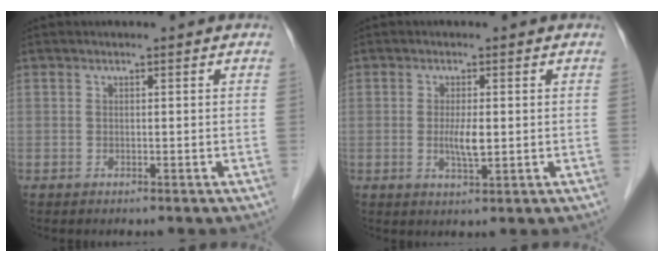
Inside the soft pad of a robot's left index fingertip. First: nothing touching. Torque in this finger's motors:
{"motor_torque": [0.59, 0.47, 0.19, 0.03]}